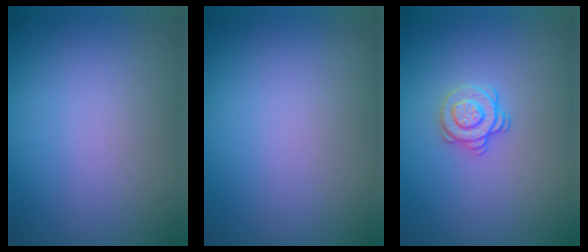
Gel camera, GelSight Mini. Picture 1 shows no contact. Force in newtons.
{"total": 0.0}
{"total": 2.1, "press": 1.7, "slide": 1.2}